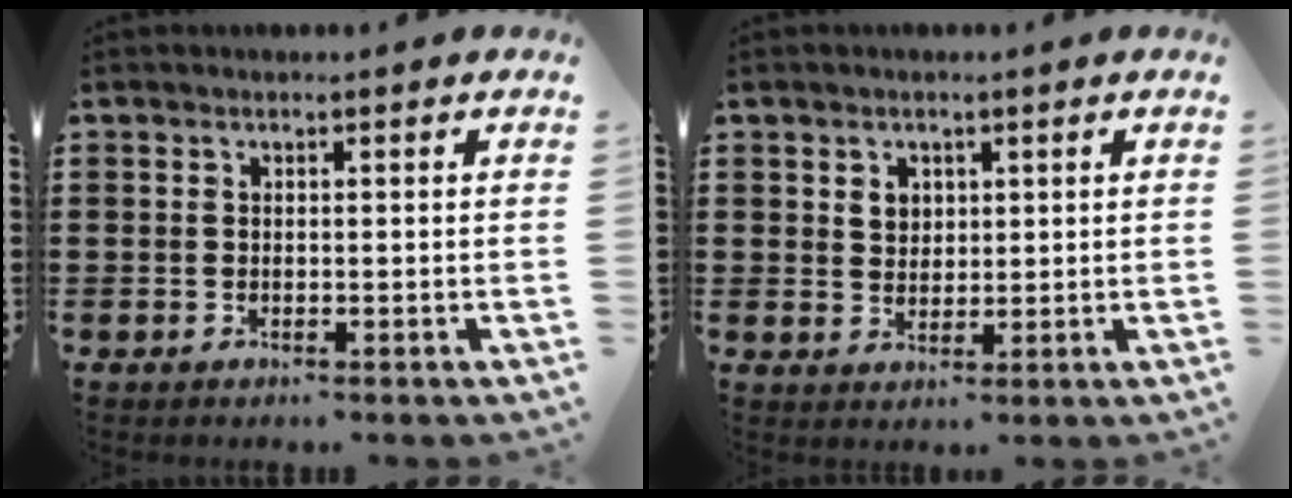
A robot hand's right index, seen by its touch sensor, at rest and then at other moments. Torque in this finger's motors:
{"motor_torque": [0.82, 0.70, 0.20, 0.05]}